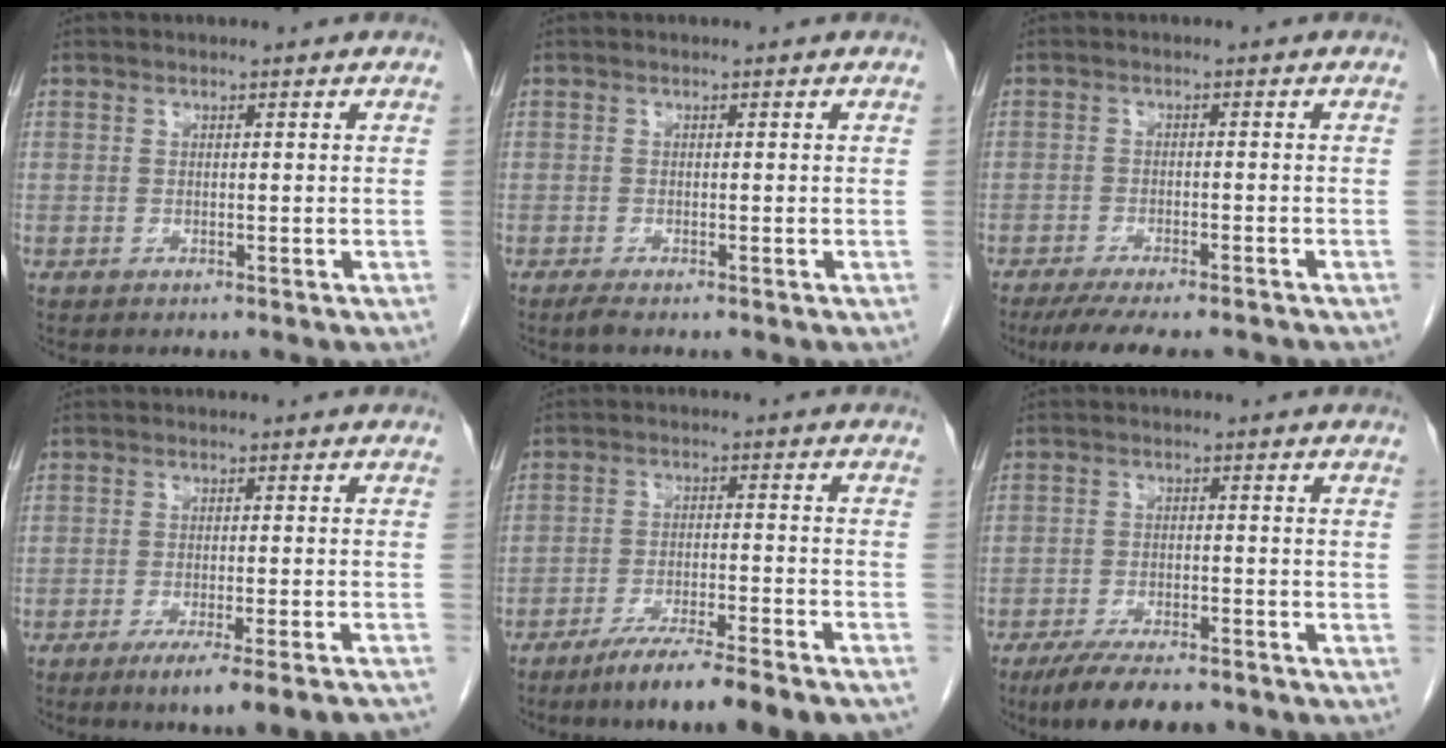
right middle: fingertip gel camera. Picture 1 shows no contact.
{"total": 0.9, "force": [-0.7, -0.1, 0.5], "torque": [-0.016, -0.004, -0.016]}
{"total": 11.1, "force": [-9.6, 2.0, 5.2], "torque": [-0.074, -0.014, -0.133]}
{"total": 11.5, "force": [-9.2, 0.0, 6.9], "torque": [-0.065, -0.016, -0.129]}
{"total": 12.6, "force": [-10.0, -0.1, 7.7], "torque": [-0.105, -0.028, -0.155]}
{"total": 9.3, "force": [-7.4, 2.5, 5.1], "torque": [-0.079, -0.015, -0.119]}